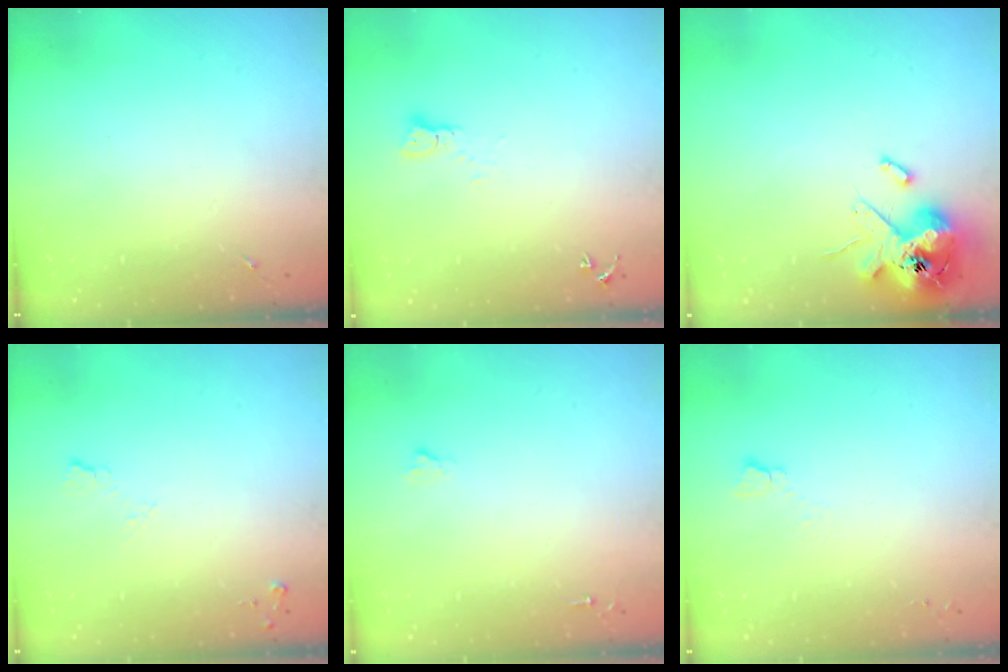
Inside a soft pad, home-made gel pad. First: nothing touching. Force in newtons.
{"total": 3.3, "press": 3.3, "slide": 0.1}
{"total": 14.9, "press": 14.7, "slide": 2.3}
{"total": 5.7, "press": 5.6, "slide": 0.7}
{"total": 1.6, "press": 1.6, "slide": 0.2}
{"total": 2.7, "press": 2.7, "slide": 0.3}